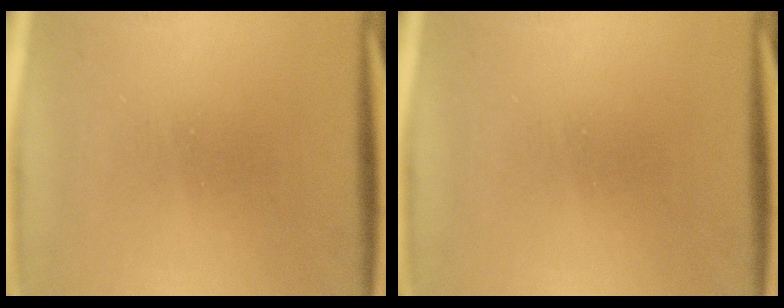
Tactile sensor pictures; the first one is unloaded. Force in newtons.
{"total": 0.0}